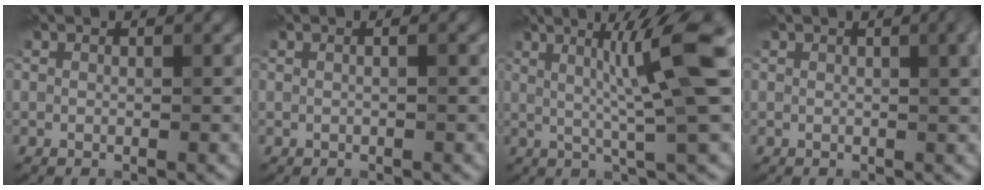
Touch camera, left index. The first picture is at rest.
{"total": 1.7, "force": [0.4, 0.8, 1.4], "torque": [-0.002, -0.005, -0.011]}
{"total": 8.1, "force": [1.6, 0.9, 7.9], "torque": [-0.117, 0.018, 0.025]}
{"total": 3.8, "force": [1.1, 1.5, 3.3], "torque": [-0.024, 0.013, 0.013]}